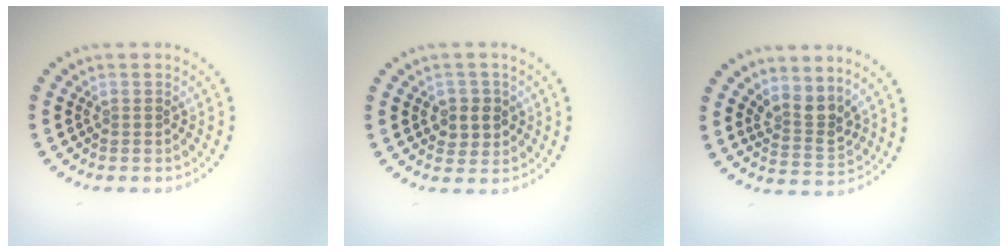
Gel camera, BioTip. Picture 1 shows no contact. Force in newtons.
{"total": 2.7, "press": 2.6, "slide": 0.8}
{"total": 2.7, "press": 2.2, "slide": 1.7}